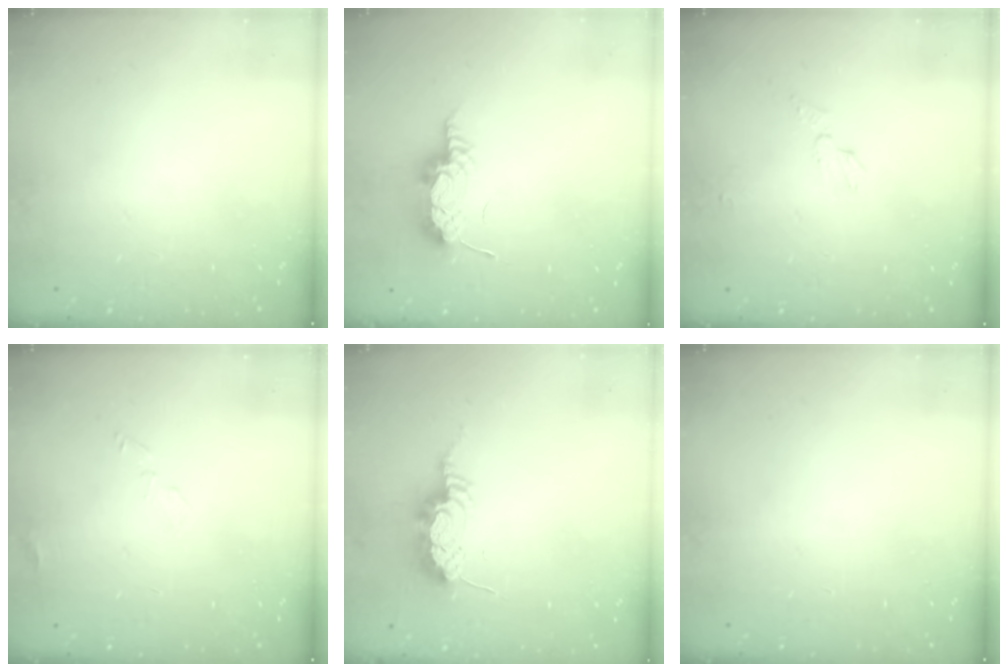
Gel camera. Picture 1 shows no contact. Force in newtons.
{"total": 14.0, "press": 10.7, "slide": 9.0}
{"total": 3.7, "press": 3.7, "slide": 0.3}
{"total": 4.5, "press": 4.5, "slide": 0.4}
{"total": 8.8, "press": 8.8, "slide": 0.5}
{"total": 0.0}